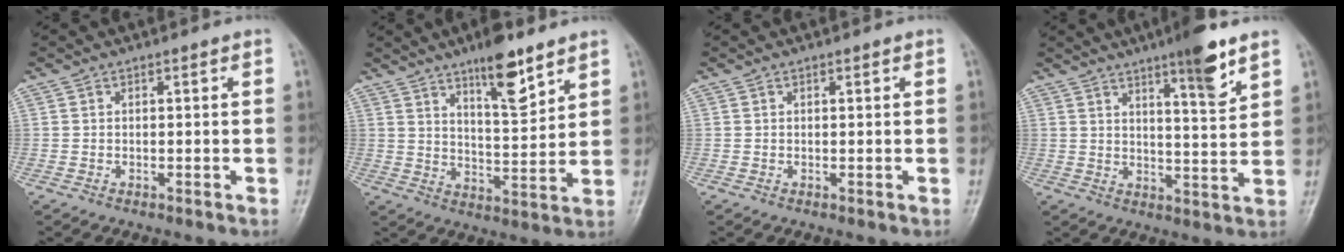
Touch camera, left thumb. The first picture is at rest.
{"total": 10.8, "force": [7.2, 3.1, 7.5], "torque": [-0.102, -0.050, 0.119]}
{"total": 0.6, "force": [0.3, 0.3, 0.4], "torque": [-0.006, 0.000, 0.004]}
{"total": 9.4, "force": [6.0, 1.4, 7.0], "torque": [-0.096, -0.038, 0.089]}